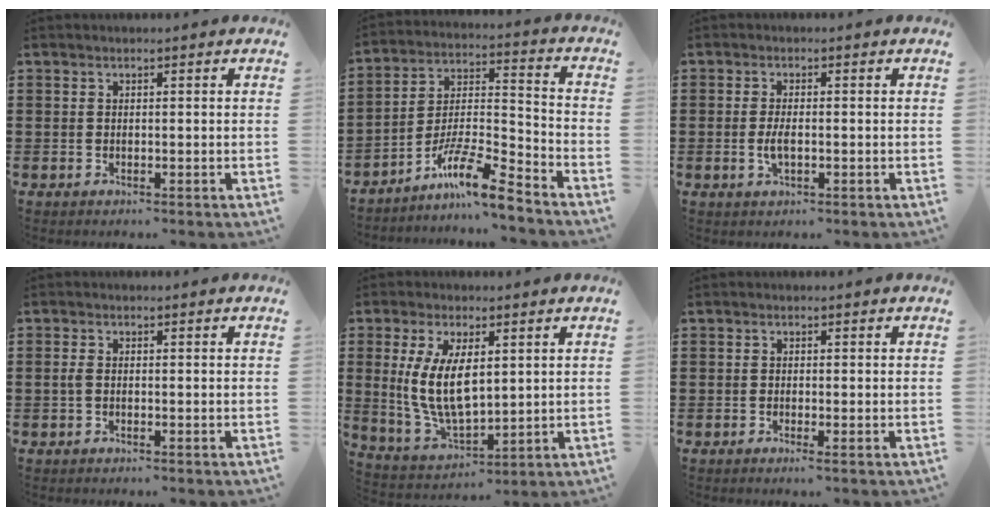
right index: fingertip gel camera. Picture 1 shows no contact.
{"total": 10.5, "force": [-8.3, 1.1, 6.4], "torque": [-0.120, 0.010, -0.162]}
{"total": 2.7, "force": [-0.3, 1.0, 2.5], "torque": [-0.052, -0.002, -0.009]}
{"total": 1.2, "force": [-0.2, 0.5, 1.1], "torque": [-0.030, -0.002, -0.006]}
{"total": 9.7, "force": [1.5, 4.6, 8.4], "torque": [-0.188, -0.001, 0.025]}
{"total": 0.6, "force": [-0.2, -0.1, 0.5], "torque": [-0.010, -0.005, -0.003]}